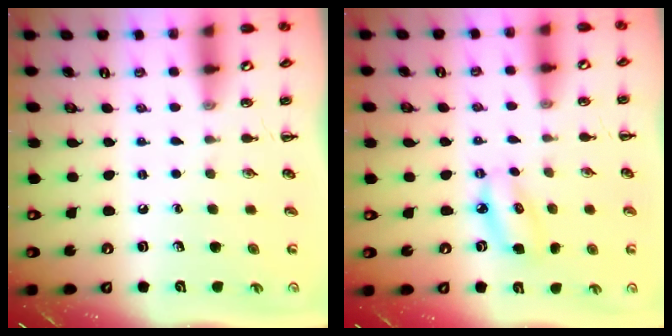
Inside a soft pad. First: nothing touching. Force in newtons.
{"total": 6.0, "press": 5.9, "slide": 1.4}